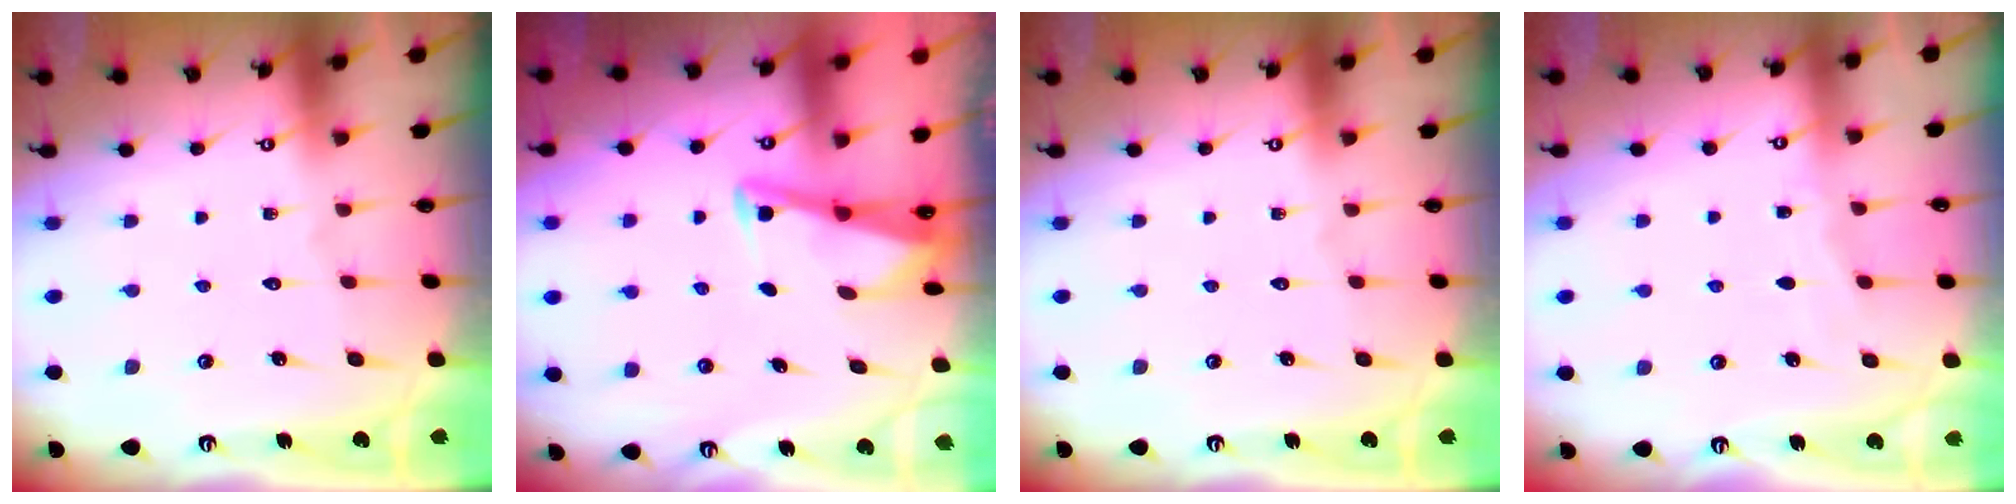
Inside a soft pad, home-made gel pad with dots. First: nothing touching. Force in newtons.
{"total": 2.8, "press": 2.8, "slide": 0.4}
{"total": 0.0}
{"total": 2.9, "press": 2.9, "slide": 0.1}